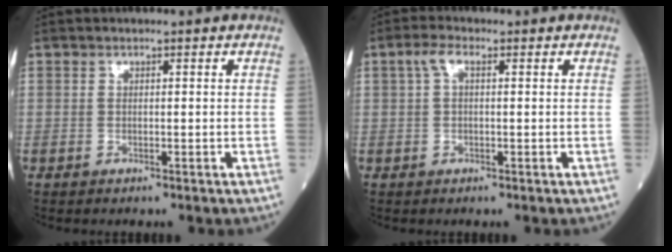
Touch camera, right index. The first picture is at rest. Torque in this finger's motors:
{"motor_torque": [0.04, 0.03, 0.18, 0.04]}